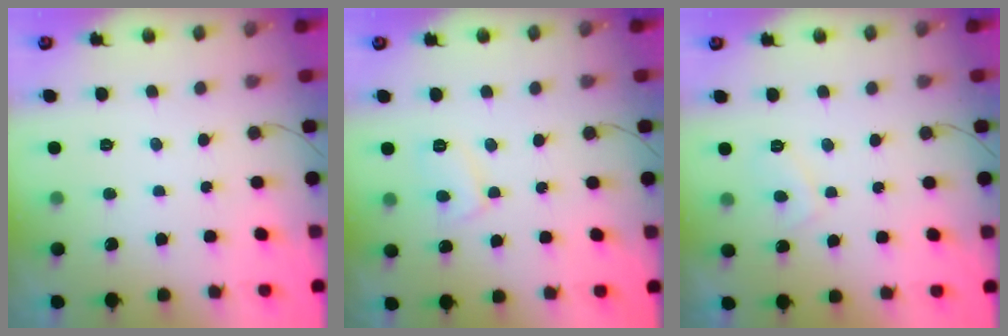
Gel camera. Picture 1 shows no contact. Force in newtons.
{"total": 6.0, "press": 5.9, "slide": 0.6}
{"total": 2.4, "press": 2.2, "slide": 0.9}